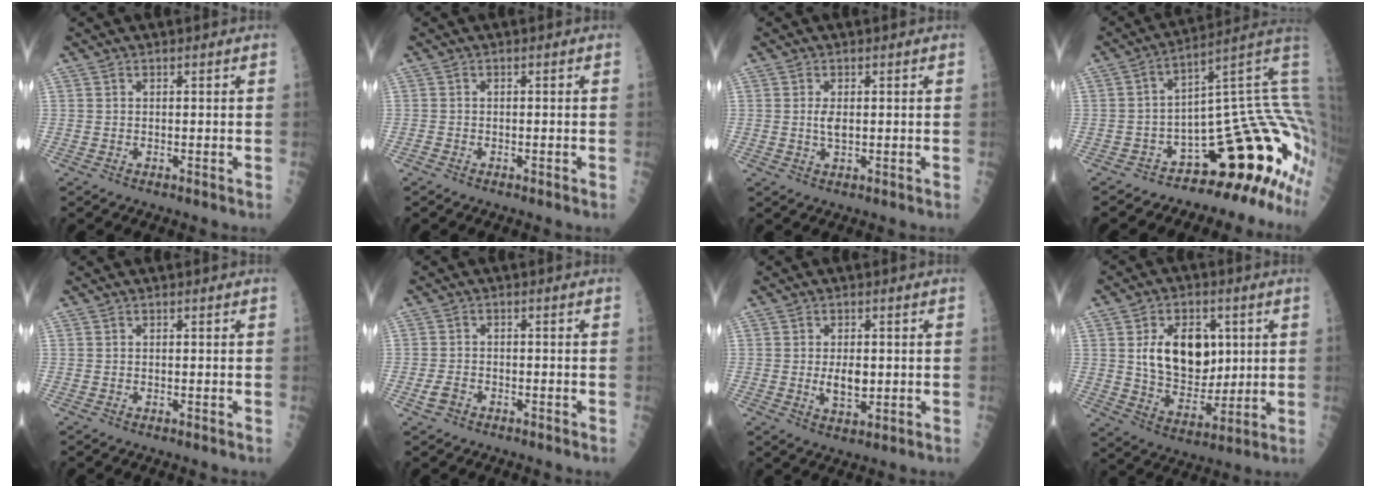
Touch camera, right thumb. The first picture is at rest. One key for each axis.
{"total": 0.6, "fx": -0.5, "fy": 0.2, "fz": 0.2, "tx": -0.005, "ty": -0.001, "tz": -0.013}
{"total": 2.4, "fx": 0.3, "fy": 0.9, "fz": 2.1, "tx": -0.039, "ty": -0.003, "tz": 0.006}
{"total": 14.1, "fx": -2.4, "fy": 5.0, "fz": 12.9, "tx": -0.095, "ty": 0.114, "tz": -0.041}
{"total": 0.0}
{"total": 2.4, "fx": -1.3, "fy": 1.6, "fz": 1.3, "tx": -0.028, "ty": 0.011, "tz": -0.023}
{"total": 4.9, "fx": -0.1, "fy": 2.6, "fz": 4.1, "tx": -0.059, "ty": -0.005, "tz": 0.004}
{"total": 14.5, "fx": 3.2, "fy": 9.5, "fz": 10.4, "tx": -0.120, "ty": -0.017, "tz": 0.063}